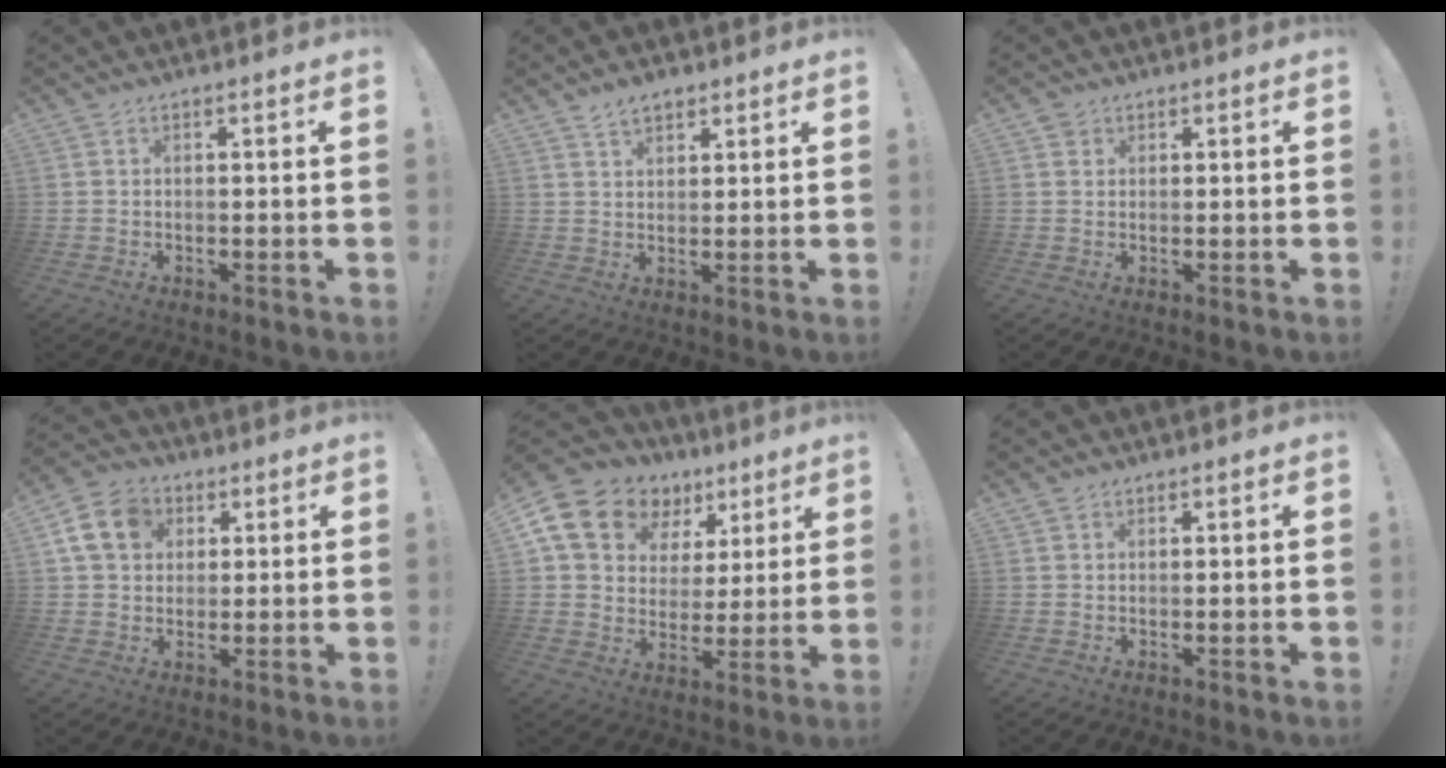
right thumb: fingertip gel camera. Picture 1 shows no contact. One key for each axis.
{"total": 4.4, "fx": 3.2, "fy": 2.4, "fz": 1.7, "tx": -0.020, "ty": -0.016, "tz": 0.058}
{"total": 1.6, "fx": 1.0, "fy": 1.2, "fz": 0.4, "tx": -0.004, "ty": -0.001, "tz": 0.019}
{"total": 12.9, "fx": 4.0, "fy": 10.6, "fz": 6.3, "tx": -0.104, "ty": -0.002, "tz": 0.084}
{"total": 15.1, "fx": 8.9, "fy": 10.5, "fz": 6.3, "tx": -0.104, "ty": -0.053, "tz": 0.175}
{"total": 0.9, "fx": 0.8, "fy": 0.5, "fz": 0.1, "tx": 0.005, "ty": -0.003, "tz": 0.013}